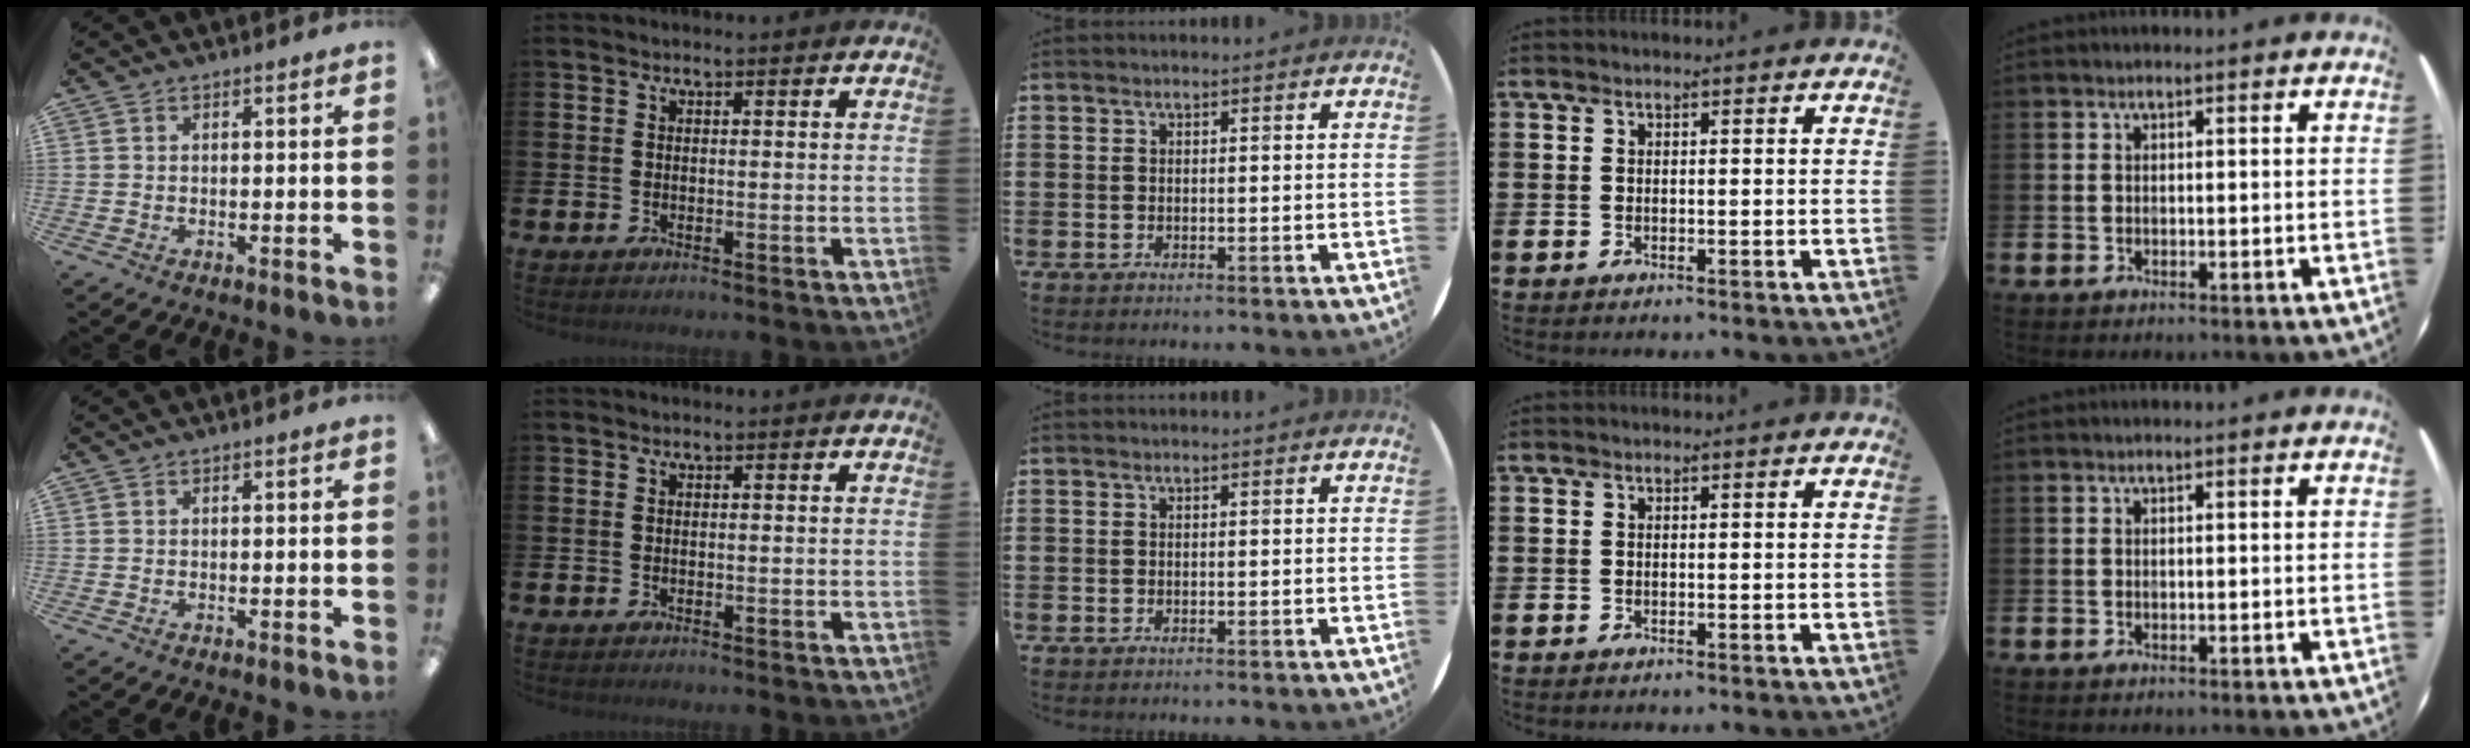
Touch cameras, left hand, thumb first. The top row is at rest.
{}